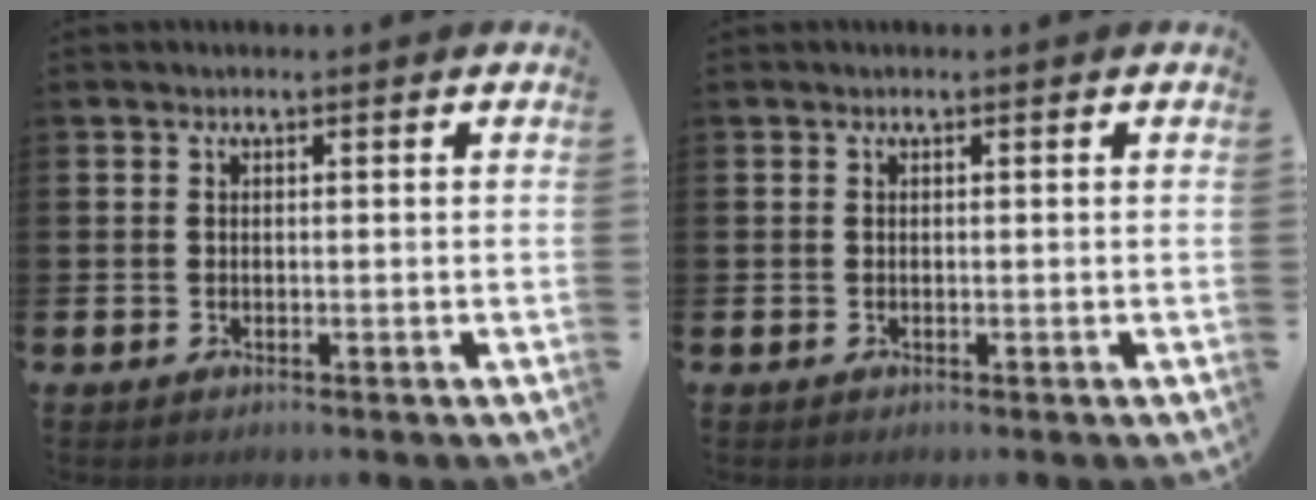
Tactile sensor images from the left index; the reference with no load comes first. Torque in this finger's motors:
{"motor_torque": [-0.14, -0.07, -0.03, 0.02]}